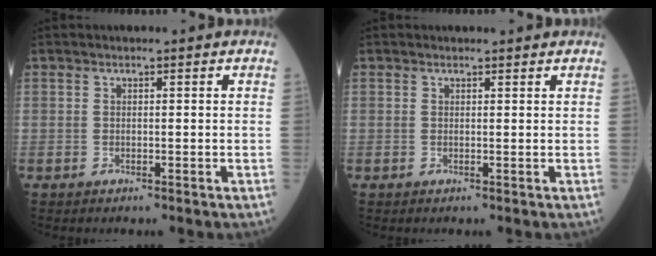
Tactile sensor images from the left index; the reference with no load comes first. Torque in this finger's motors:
{"motor_torque": [0.00, -0.22, -0.50, -0.03]}